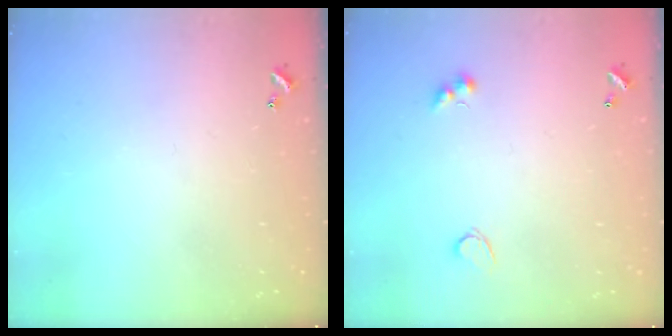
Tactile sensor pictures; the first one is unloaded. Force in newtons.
{"total": 2.8, "press": 2.6, "slide": 0.9}